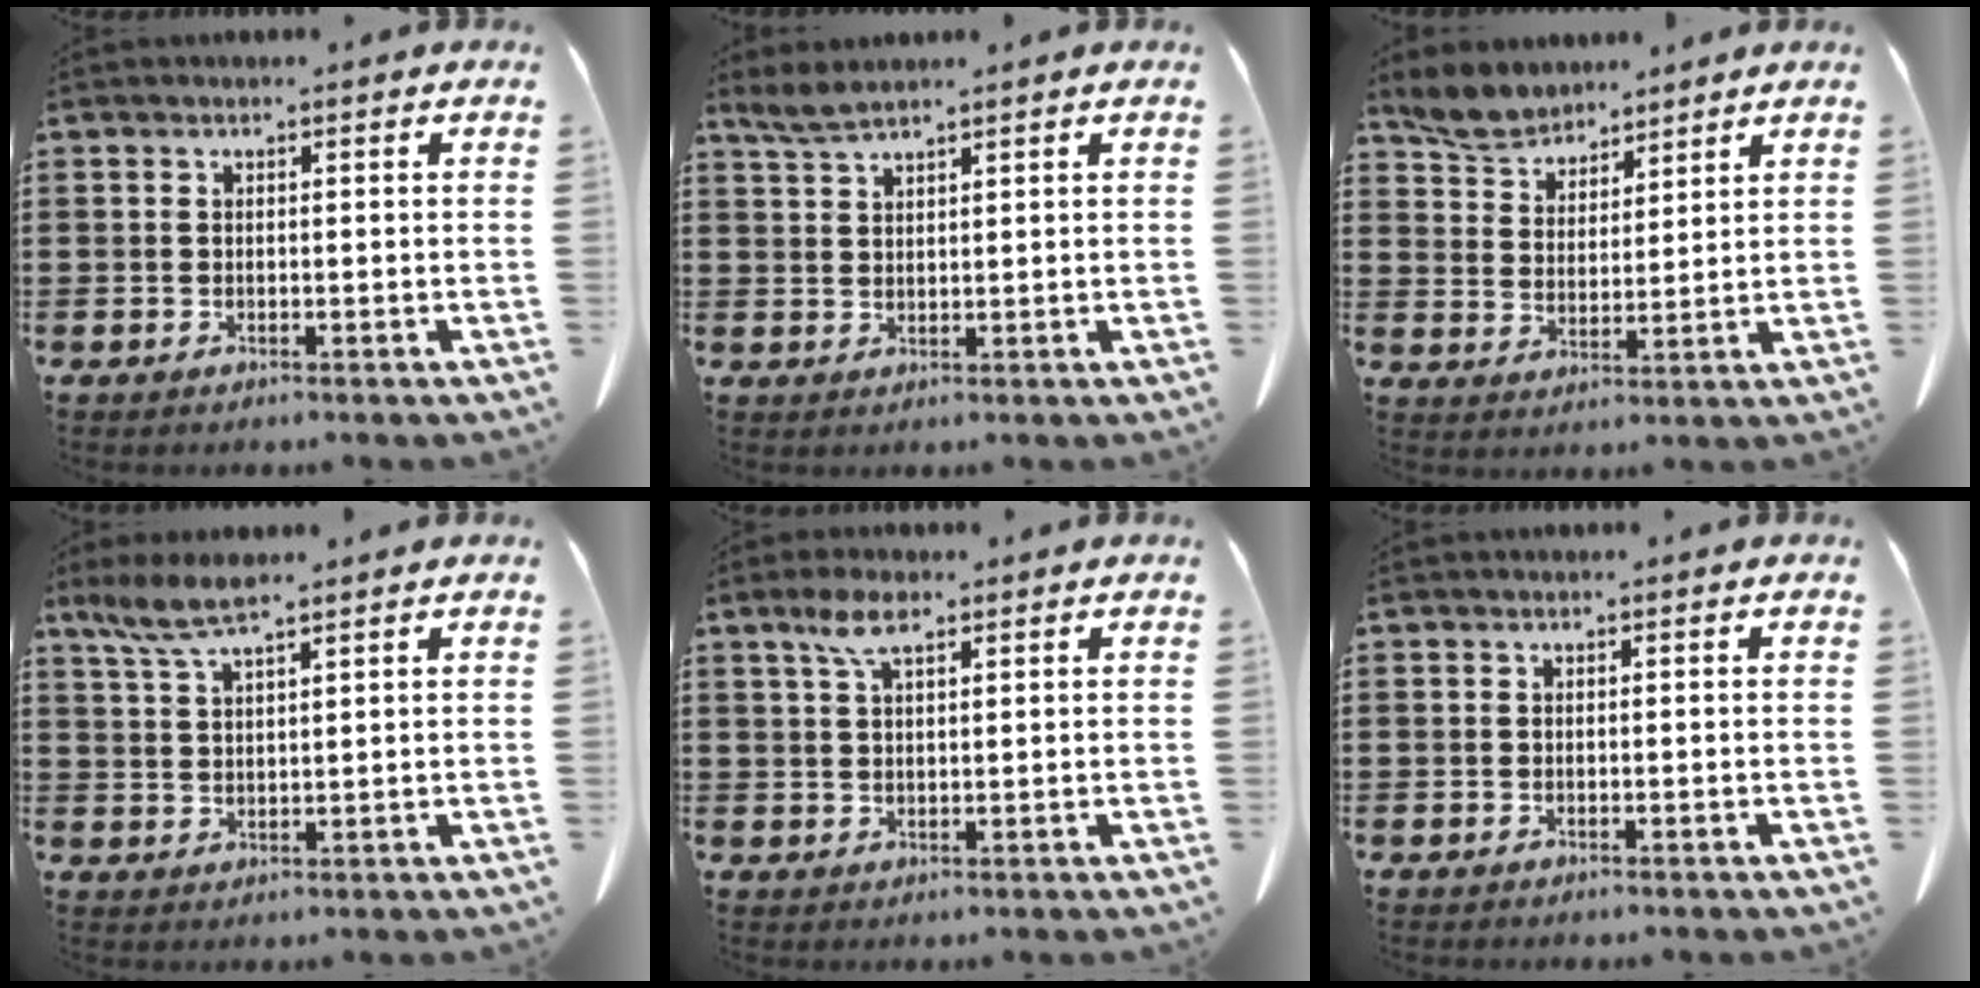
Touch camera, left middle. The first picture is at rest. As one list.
[{"total": 2.6, "force": [2.1, 0.3, 1.5], "torque": [-0.035, -0.002, 0.041]}, {"total": 5.5, "force": [5.1, 1.8, 0.8], "torque": [-0.040, -0.014, 0.095]}, {"total": 5.1, "force": [3.8, 0.7, 3.4], "torque": [-0.076, -0.004, 0.071]}, {"total": 4.8, "force": [2.7, 1.5, 3.7], "torque": [-0.081, 0.005, 0.047]}, {"total": 0.0}]